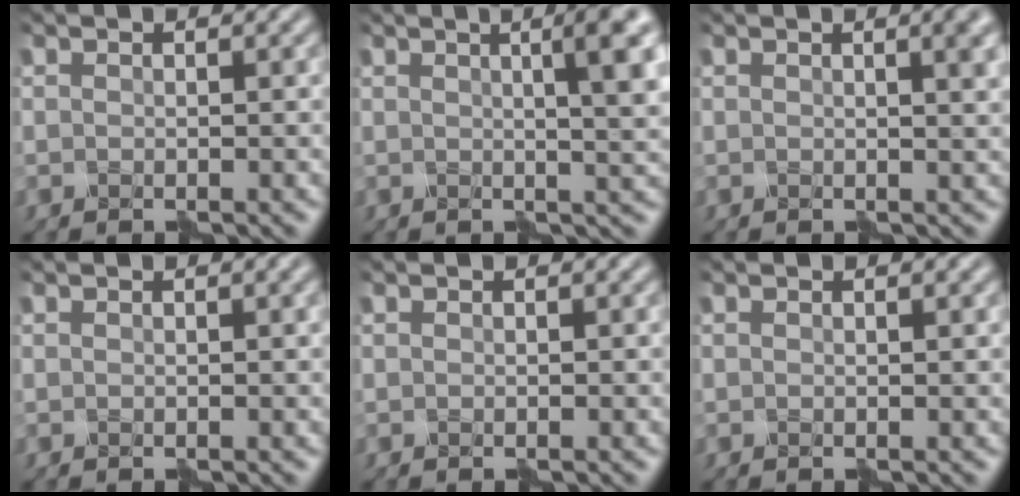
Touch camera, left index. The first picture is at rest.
{"total": 7.0, "force": [1.8, 2.2, 6.3], "torque": [-0.037, 0.020, 0.014]}
{"total": 4.0, "force": [1.3, 1.6, 3.4], "torque": [-0.019, 0.013, 0.008]}
{"total": 0.7, "force": [0.2, 0.2, 0.7], "torque": [-0.007, 0.003, 0.001]}
{"total": 0.0}
{"total": 0.6, "force": [0.2, 0.2, 0.6], "torque": [-0.004, 0.001, 0.000]}